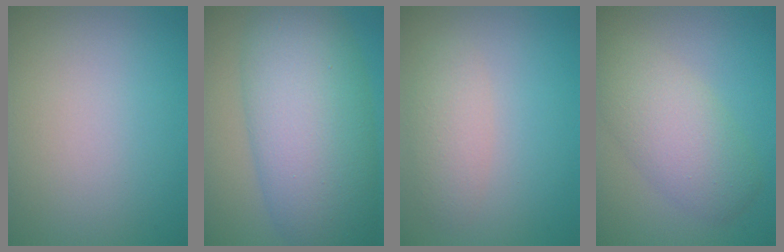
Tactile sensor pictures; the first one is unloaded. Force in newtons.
{"total": 11.8, "press": 11.8, "slide": 0.1}
{"total": 2.4, "press": 2.4, "slide": 0.0}
{"total": 5.3, "press": 5.3, "slide": 0.3}